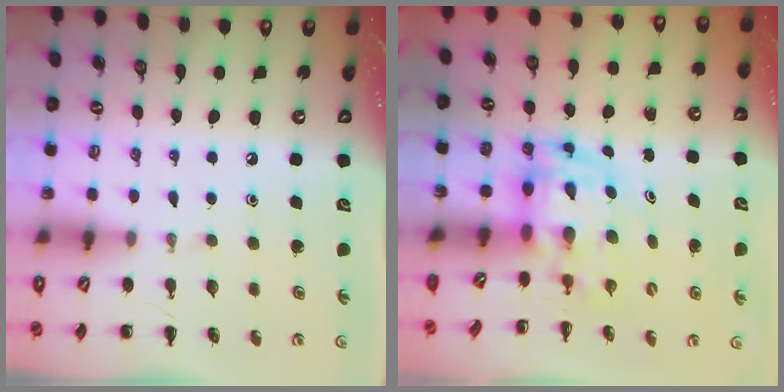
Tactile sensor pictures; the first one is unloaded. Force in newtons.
{"total": 3.6, "press": 3.5, "slide": 0.7}